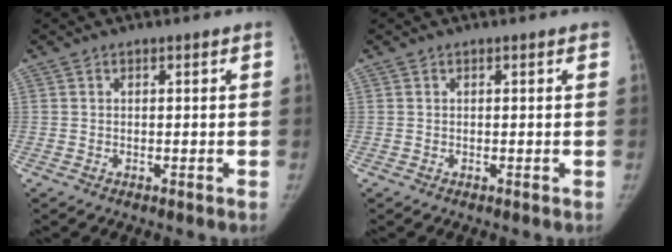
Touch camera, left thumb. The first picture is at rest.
{"total": 0.0}